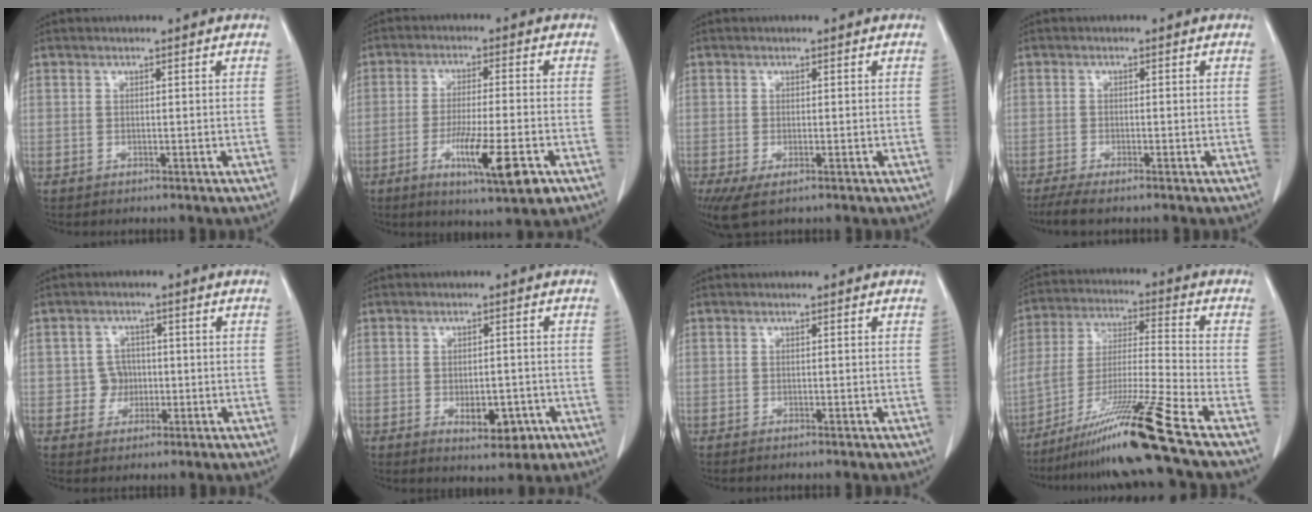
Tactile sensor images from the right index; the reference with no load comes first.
{"total": 10.8, "force": [-4.6, 0.8, 9.7], "torque": [-0.161, -0.025, -0.074]}
{"total": 4.6, "force": [-2.6, 1.6, 3.4], "torque": [-0.064, -0.015, -0.040]}
{"total": 4.1, "force": [-3.2, 0.4, 2.5], "torque": [-0.043, -0.010, -0.053]}
{"total": 3.4, "force": [-0.4, 3.3, 0.6], "torque": [0.002, 0.010, -0.003]}
{"total": 5.7, "force": [-2.1, 2.7, 4.6], "torque": [-0.060, -0.002, -0.018]}
{"total": 0.6, "force": [-0.5, 0.0, 0.3], "torque": [-0.012, -0.002, -0.008]}
{"total": 15.9, "force": [-11.2, -2.8, 10.9], "torque": [-0.214, -0.026, -0.203]}